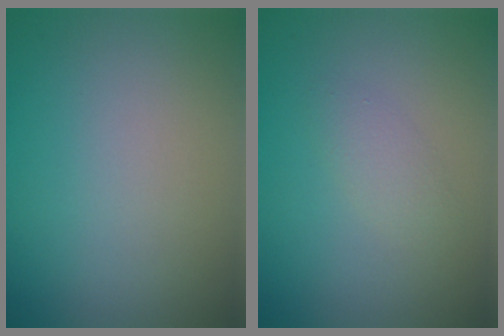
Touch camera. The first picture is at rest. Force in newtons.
{"total": 1.4, "press": 1.4, "slide": 0.1}